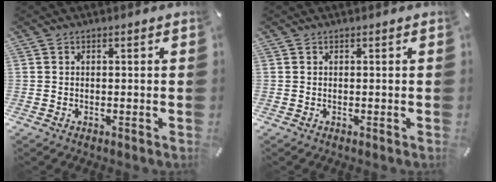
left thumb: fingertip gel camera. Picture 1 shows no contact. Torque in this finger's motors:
{"motor_torque": [0.00, 0.00, 0.00, 0.00, 0.00]}